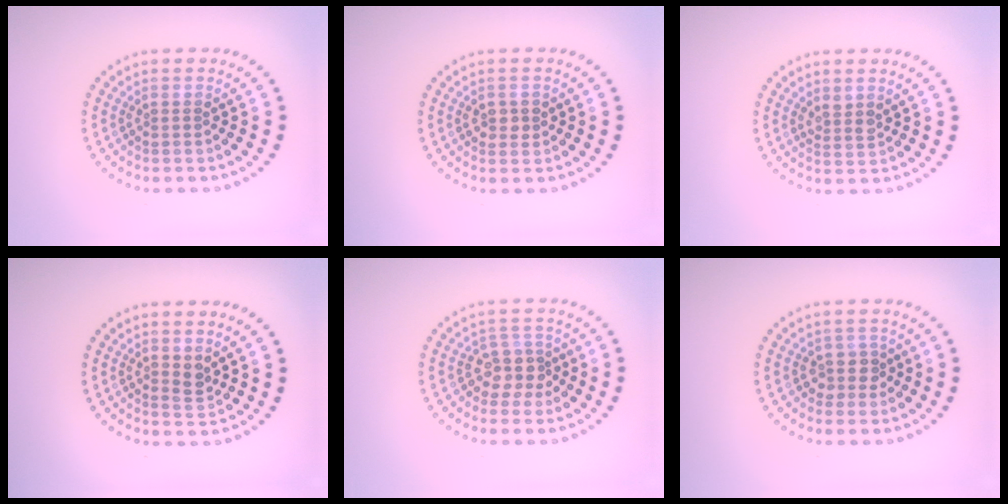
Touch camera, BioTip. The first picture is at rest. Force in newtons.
{"total": 1.6, "press": 1.6, "slide": 0.2}
{"total": 1.5, "press": 1.2, "slide": 0.8}
{"total": 1.2, "press": 1.0, "slide": 0.6}
{"total": 2.6, "press": 2.2, "slide": 1.4}
{"total": 2.0, "press": 1.5, "slide": 1.3}